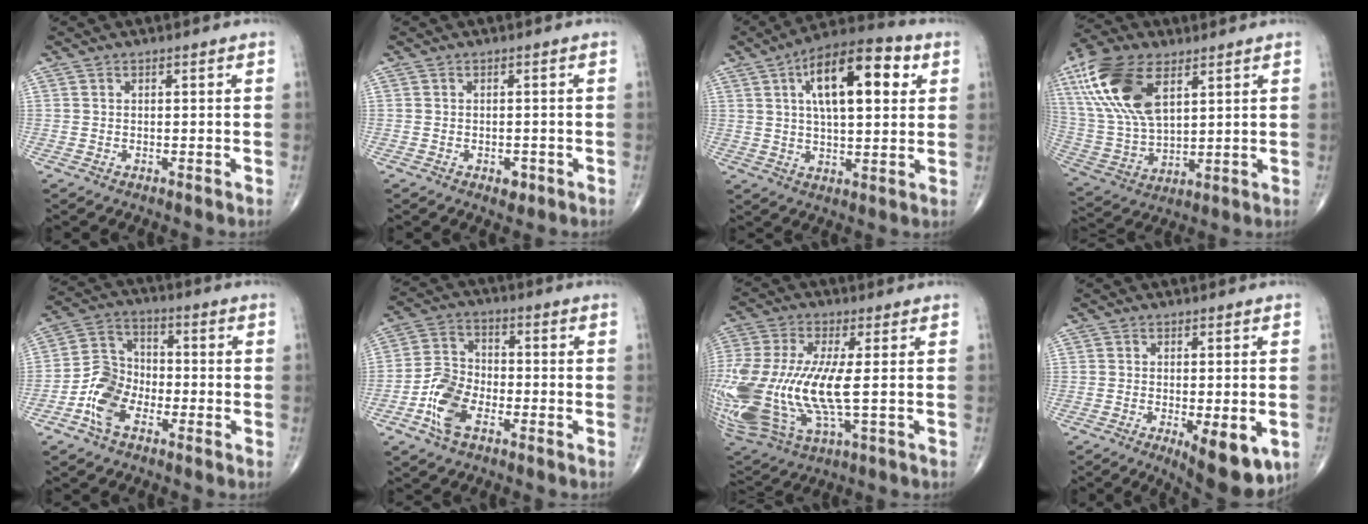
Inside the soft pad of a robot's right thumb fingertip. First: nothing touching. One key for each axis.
{"total": 1.7, "fx": -0.8, "fy": 1.1, "fz": 1.1, "tx": -0.011, "ty": 0.001, "tz": -0.008}
{"total": 17.1, "fx": 5.5, "fy": 7.2, "fz": 14.5, "tx": -0.208, "ty": 0.009, "tz": 0.081}
{"total": 18.6, "fx": 8.2, "fy": 9.4, "fz": 13.7, "tx": -0.282, "ty": -0.020, "tz": 0.160}
{"total": 9.0, "fx": -4.1, "fy": 5.8, "fz": 5.6, "tx": -0.098, "ty": 0.027, "tz": -0.087}
{"total": 8.9, "fx": -4.1, "fy": 5.0, "fz": 6.1, "tx": -0.121, "ty": 0.018, "tz": -0.083}
{"total": 25.4, "fx": -1.5, "fy": 10.3, "fz": 23.2, "tx": -0.598, "ty": -0.023, "tz": -0.013}
{"total": 10.3, "fx": -3.6, "fy": 3.7, "fz": 8.9, "tx": -0.111, "ty": -0.016, "tz": -0.045}